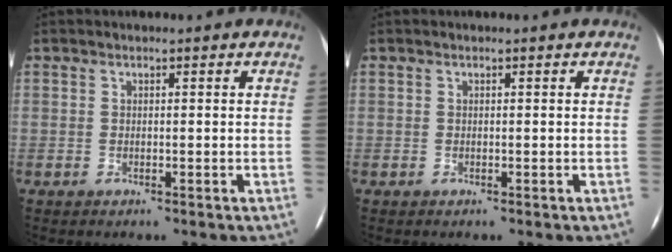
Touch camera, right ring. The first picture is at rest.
{"total": 0.0}